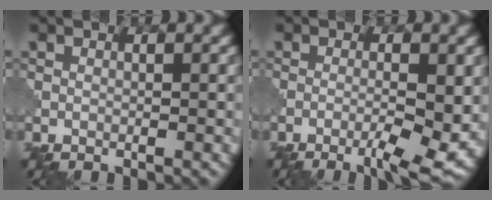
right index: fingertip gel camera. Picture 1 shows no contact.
{"total": 5.1, "force": [-1.9, 0.8, 4.6], "torque": [-0.082, -0.003, -0.032]}